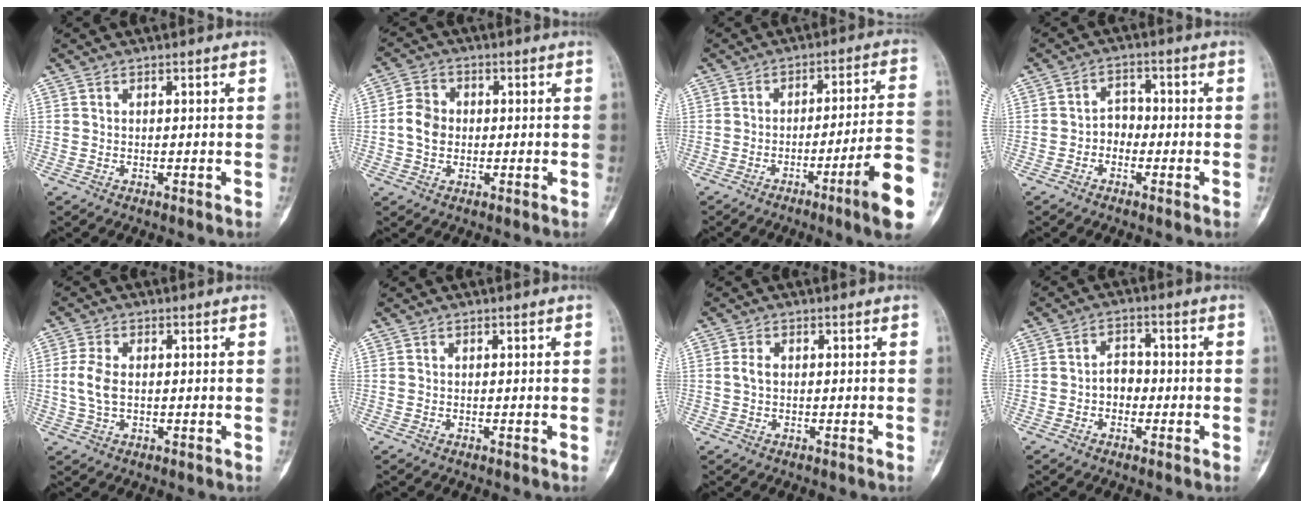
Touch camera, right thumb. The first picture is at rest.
{"total": 5.6, "force": [-0.3, 4.6, 3.1], "torque": [-0.048, 0.012, -0.011]}
{"total": 14.1, "force": [-6.4, 0.3, 12.6], "torque": [-0.174, 0.026, -0.092]}
{"total": 3.5, "force": [-1.3, 2.7, 1.7], "torque": [-0.004, 0.020, -0.031]}
{"total": 5.1, "force": [0.0, 3.1, 4.1], "torque": [-0.097, 0.006, -0.002]}
{"total": 0.0}
{"total": 1.8, "force": [0.0, 1.1, 1.5], "torque": [-0.033, 0.004, -0.001]}
{"total": 4.1, "force": [-1.0, 3.2, 2.4], "torque": [-0.019, 0.019, -0.025]}